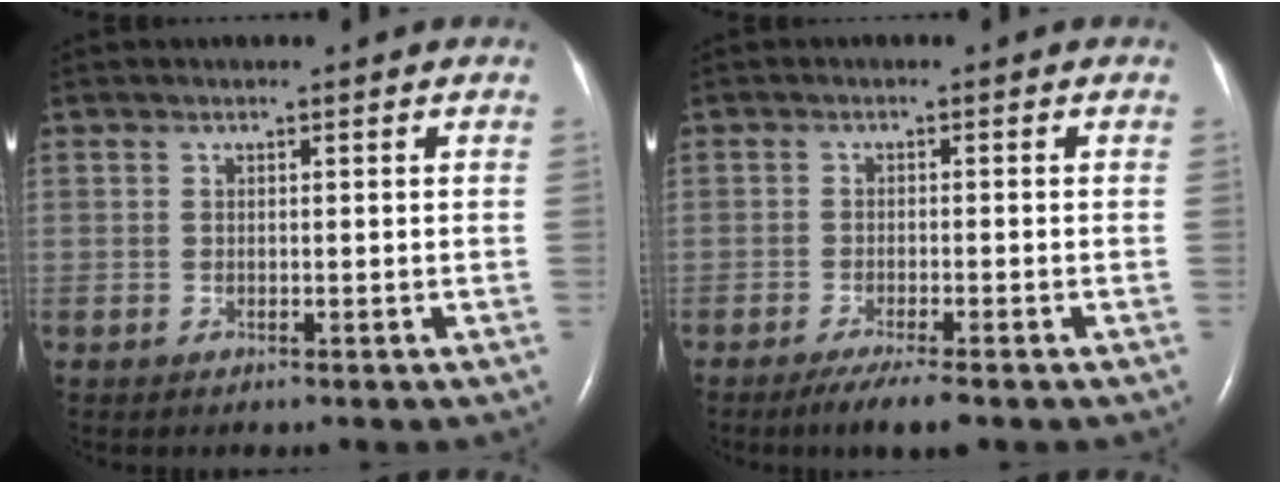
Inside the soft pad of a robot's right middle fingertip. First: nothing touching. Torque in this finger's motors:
{"motor_torque": [0.53, -0.51, 0.03, 0.02]}